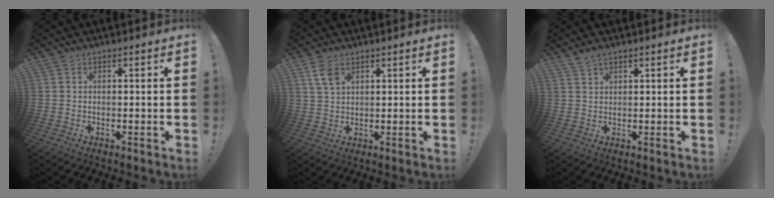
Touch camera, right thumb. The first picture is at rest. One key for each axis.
{"total": 5.0, "fx": 2.8, "fy": 2.6, "fz": 3.2, "tx": -0.053, "ty": -0.010, "tz": 0.051}
{"total": 2.4, "fx": 2.0, "fy": 0.8, "fz": 1.1, "tx": -0.021, "ty": -0.010, "tz": 0.037}